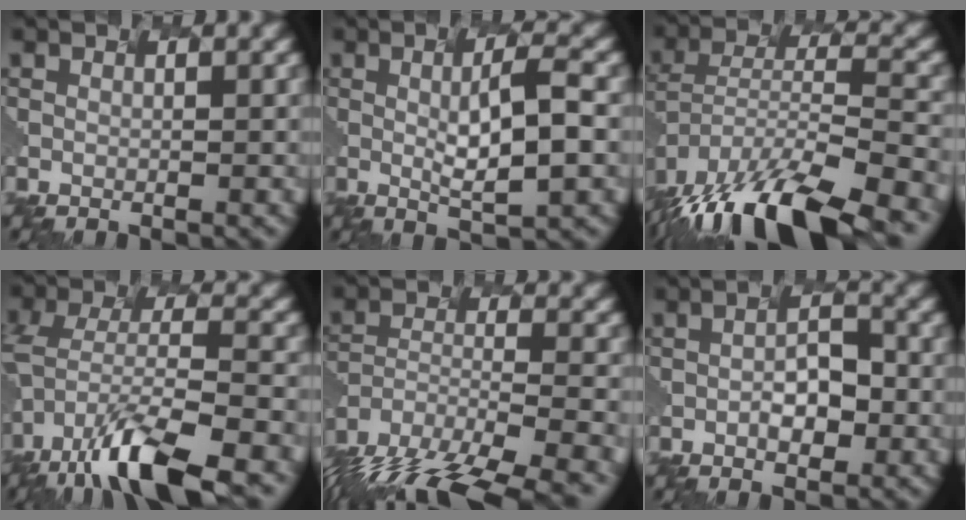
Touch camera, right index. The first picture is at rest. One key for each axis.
{"total": 4.8, "fx": -0.1, "fy": 0.8, "fz": 4.8, "tx": -0.084, "ty": 0.001, "tz": 0.004}
{"total": 13.7, "fx": -10.6, "fy": 3.7, "fz": 7.8, "tx": -0.175, "ty": 0.001, "tz": -0.174}
{"total": 9.9, "fx": -7.1, "fy": 2.6, "fz": 6.4, "tx": -0.132, "ty": 0.001, "tz": -0.129}
{"total": 13.8, "fx": -11.6, "fy": 4.5, "fz": 6.0, "tx": -0.133, "ty": -0.027, "tz": -0.165}
{"total": 2.7, "fx": -1.3, "fy": 1.1, "fz": 2.0, "tx": -0.048, "ty": 0.004, "tz": -0.020}